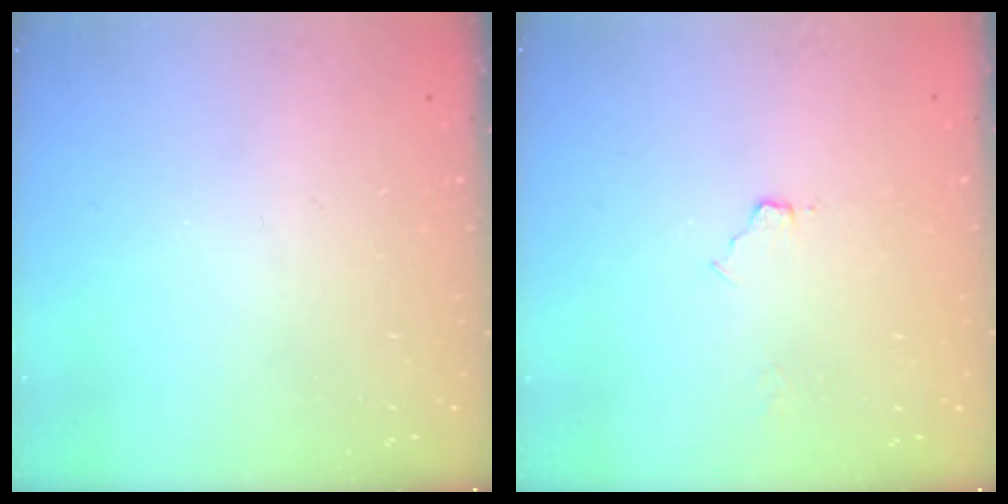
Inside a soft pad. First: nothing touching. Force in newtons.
{"total": 3.9, "press": 3.9, "slide": 0.5}